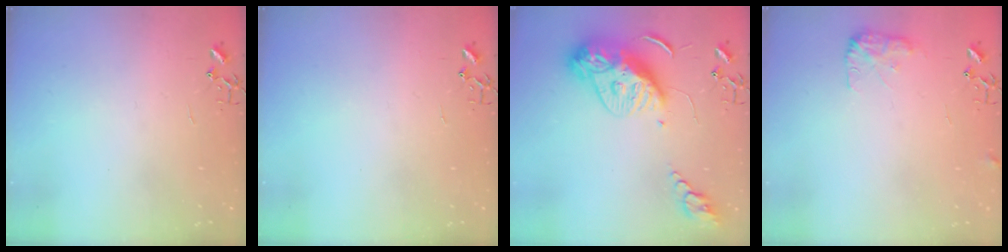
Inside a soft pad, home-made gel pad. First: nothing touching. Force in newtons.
{"total": 0.0}
{"total": 14.4, "press": 14.4, "slide": 1.3}
{"total": 8.3, "press": 8.3, "slide": 0.2}